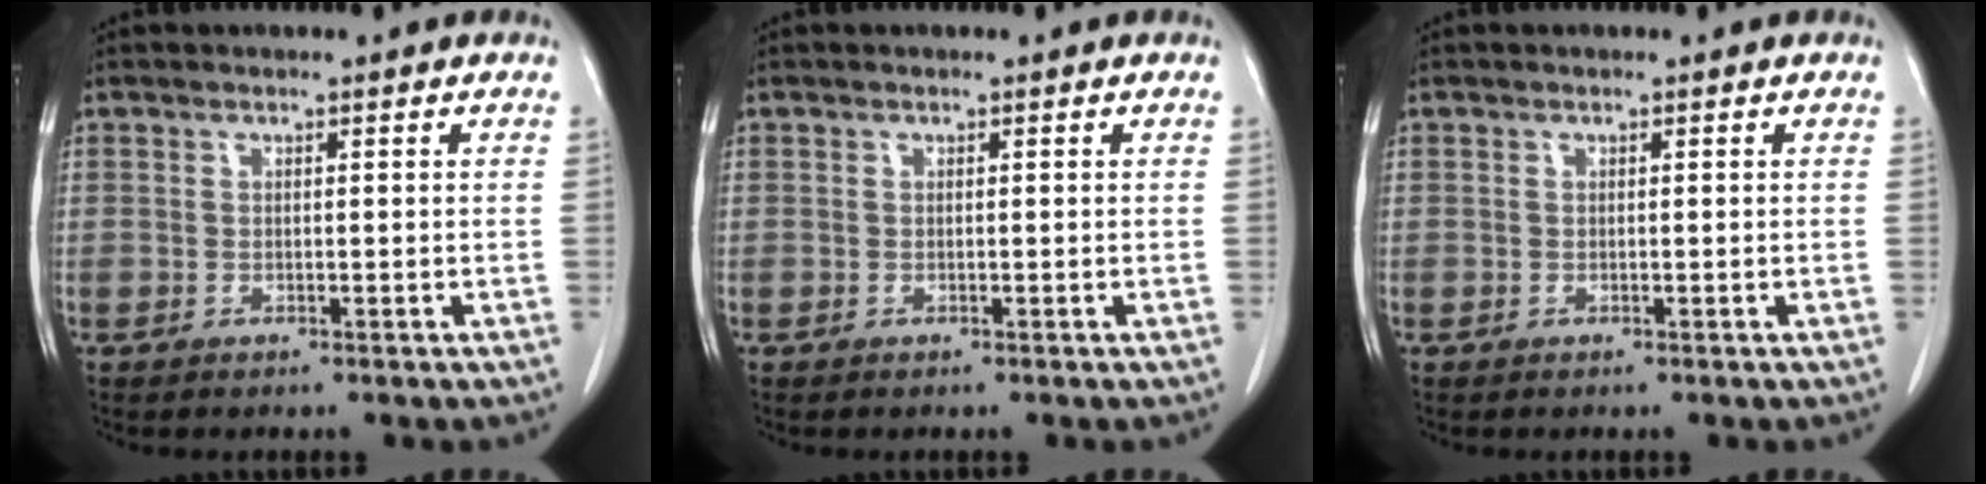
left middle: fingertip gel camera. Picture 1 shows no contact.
{"total": 0.0}
{"total": 0.0}